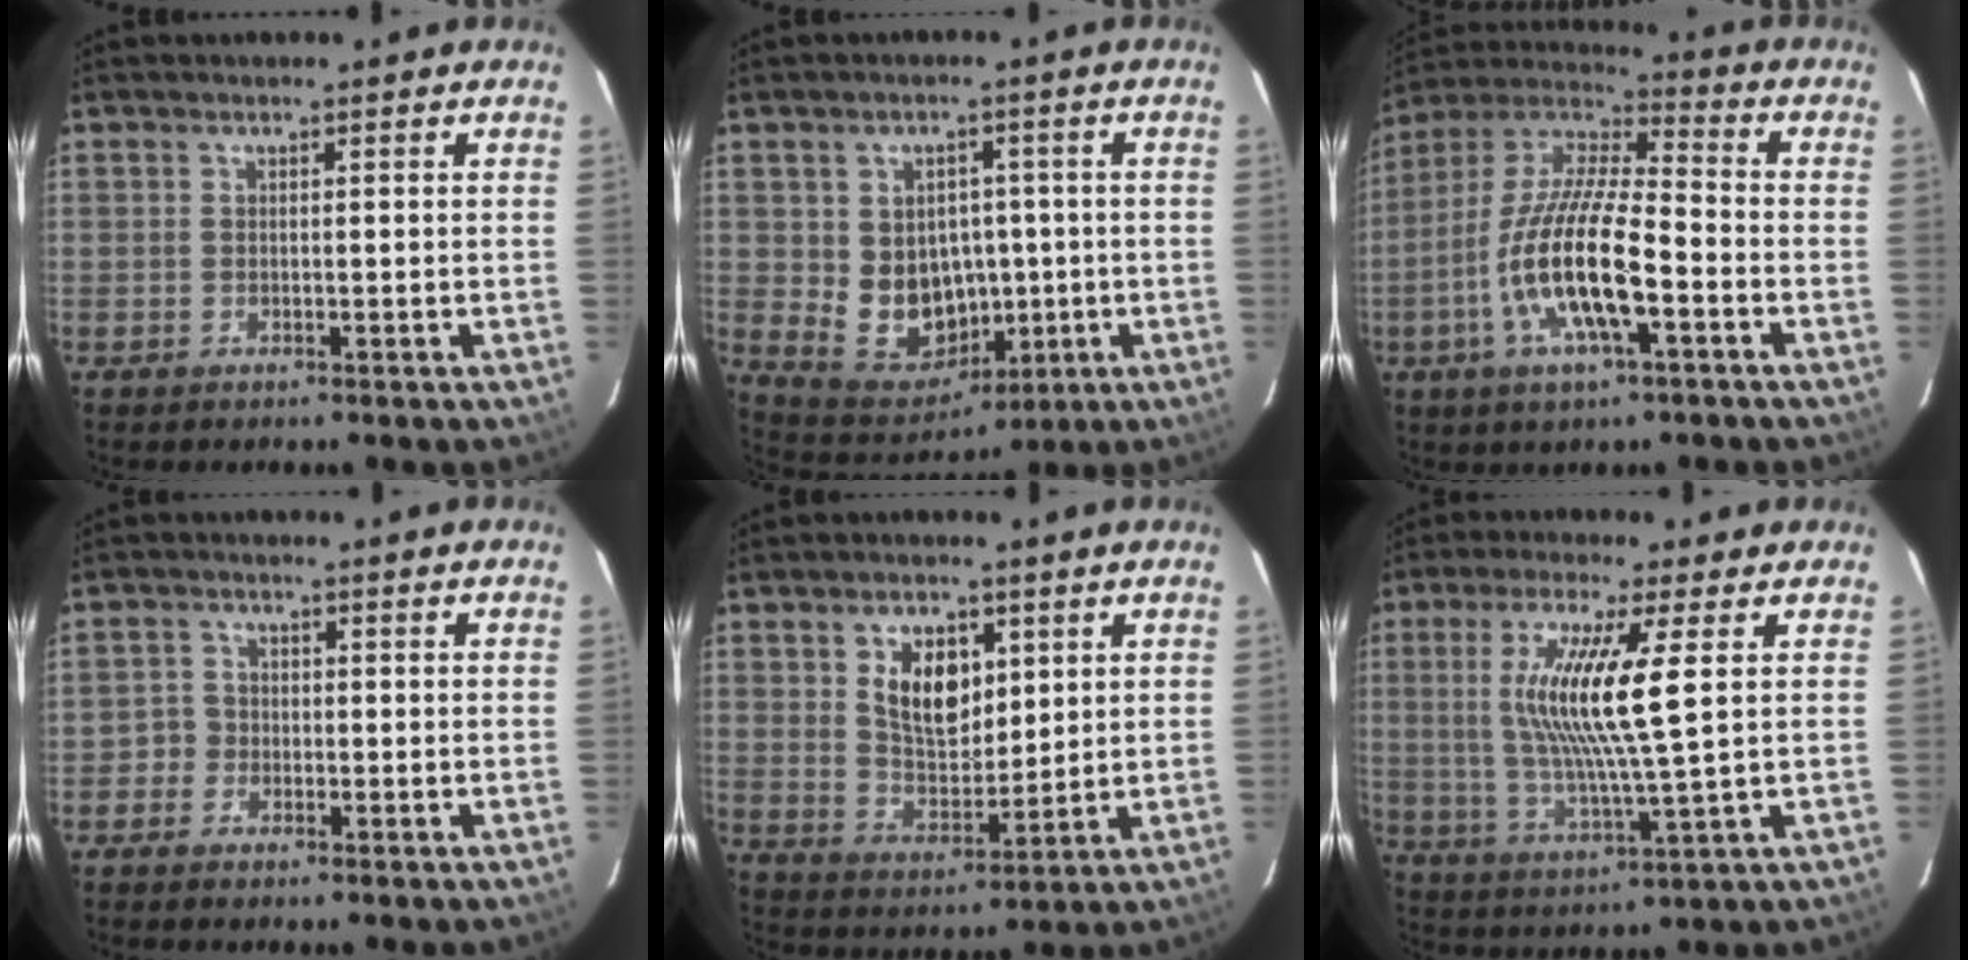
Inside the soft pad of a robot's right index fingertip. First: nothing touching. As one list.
[{"total": 11.7, "force": [-0.5, 10.2, 5.8], "torque": [-0.117, 0.004, 0.019]}, {"total": 17.6, "force": [-5.9, 5.0, 15.8], "torque": [-0.316, -0.010, -0.119]}, {"total": 2.6, "force": [-1.6, 2.0, -0.2], "torque": [0.005, 0.013, -0.031]}, {"total": 9.6, "force": [3.5, 5.8, 6.8], "torque": [-0.117, 0.005, 0.074]}, {"total": 13.5, "force": [3.0, 0.6, 13.1], "torque": [-0.250, -0.008, 0.063]}]